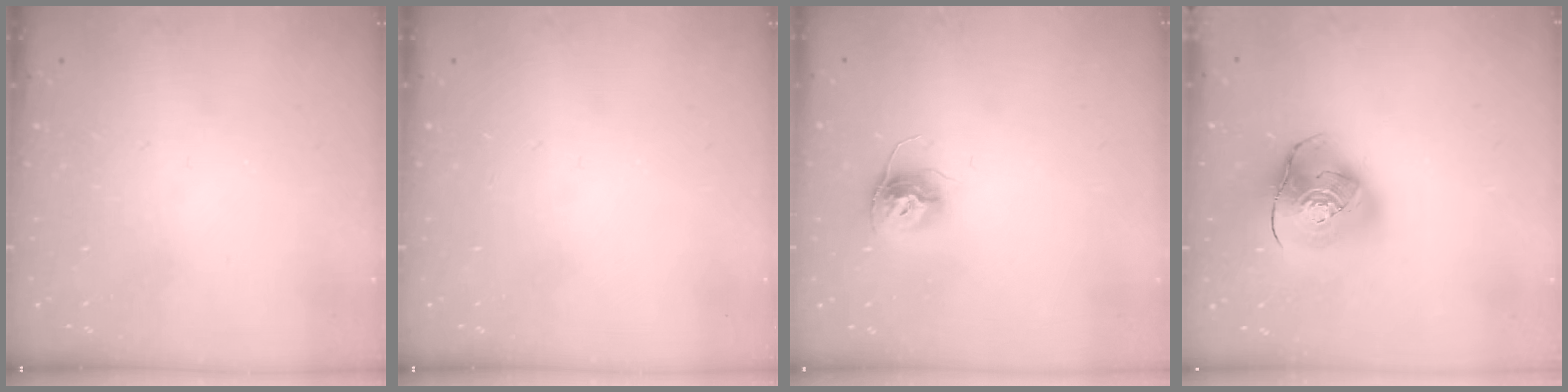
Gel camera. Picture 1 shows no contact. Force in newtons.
{"total": 0.0}
{"total": 10.3, "press": 10.3, "slide": 0.6}
{"total": 14.3, "press": 14.2, "slide": 1.9}